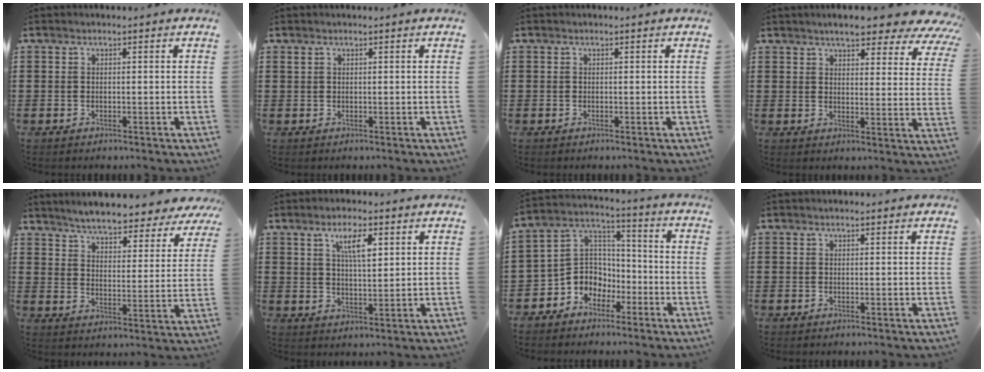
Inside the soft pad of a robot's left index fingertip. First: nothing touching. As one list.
[{"total": 0.6, "force": [0.4, 0.4, 0.2], "torque": [-0.007, 0.003, 0.008]}, {"total": 0.0}, {"total": 6.5, "force": [5.5, 1.0, 3.4], "torque": [-0.068, -0.026, 0.093]}, {"total": 5.4, "force": [5.2, 0.0, 1.3], "torque": [-0.051, -0.038, 0.088]}, {"total": 5.7, "force": [2.9, 1.9, 4.5], "torque": [-0.082, 0.002, 0.046]}, {"total": 6.4, "force": [-3.3, 5.5, 0.4], "torque": [-0.035, 0.007, -0.068]}, {"total": 0.5, "force": [0.3, 0.2, 0.3], "torque": [-0.007, 0.003, 0.006]}]